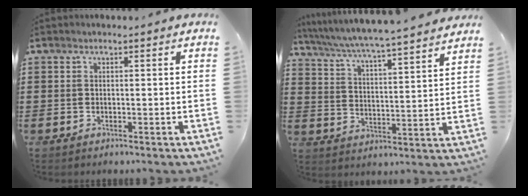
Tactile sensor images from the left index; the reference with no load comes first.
{"total": 4.5, "force": [4.2, -0.6, 1.5], "torque": [-0.051, -0.037, 0.064]}